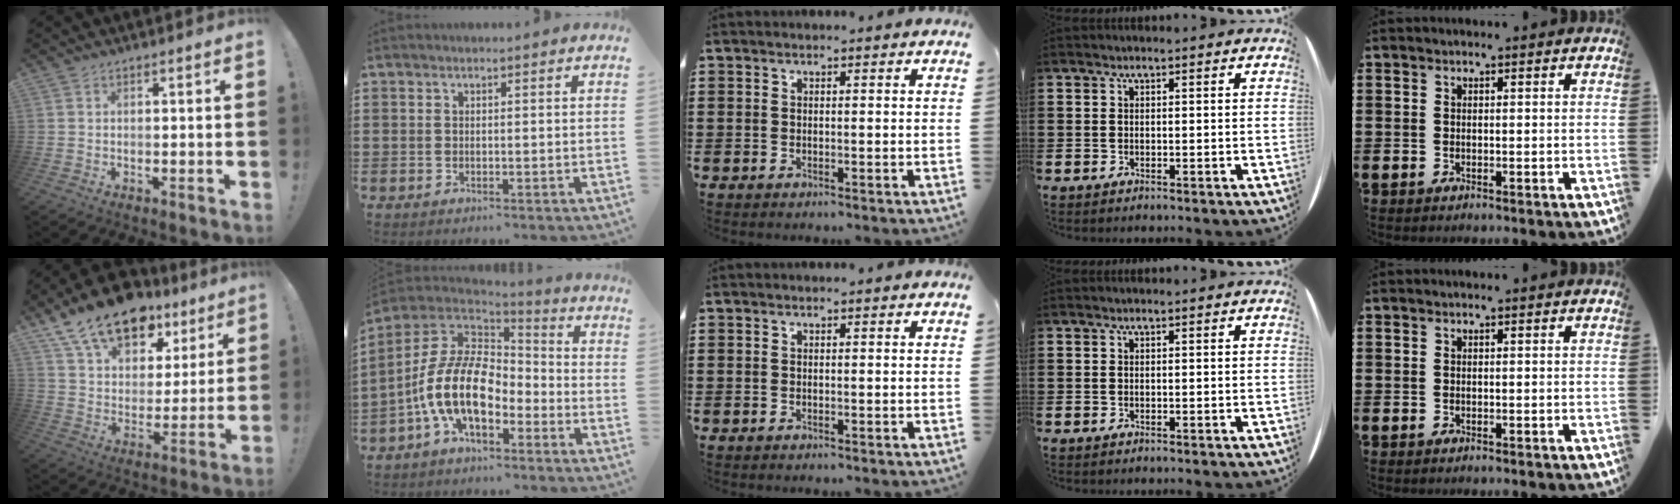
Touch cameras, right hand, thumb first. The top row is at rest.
{"thumb": {"total": 18.2, "force": [13.0, 9.6, 8.5], "torque": [-0.135, -0.084, 0.232]}, "index": {"total": 13.9, "force": [-4.5, 7.8, 10.7], "torque": [-0.246, 0.010, -0.092]}}